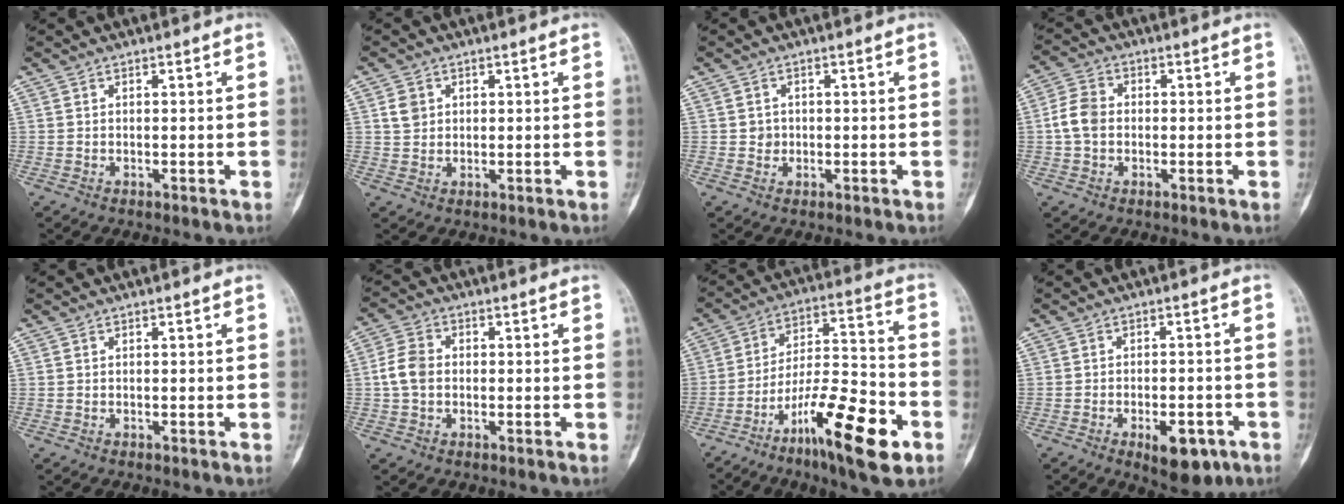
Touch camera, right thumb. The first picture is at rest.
{"total": 3.2, "force": [1.0, 2.7, 1.4], "torque": [-0.014, 0.000, 0.021]}
{"total": 1.8, "force": [-0.1, 1.7, 0.5], "torque": [0.002, 0.005, -0.002]}
{"total": 5.8, "force": [-0.2, 4.4, 3.8], "torque": [-0.072, 0.013, -0.012]}
{"total": 0.0}
{"total": 5.6, "force": [-0.1, 4.3, 3.7], "torque": [-0.073, 0.012, -0.008]}
{"total": 19.1, "force": [-9.4, 5.0, 16.0], "torque": [-0.267, 0.060, -0.152]}
{"total": 8.5, "force": [-4.0, 3.9, 6.4], "torque": [-0.076, 0.012, -0.049]}